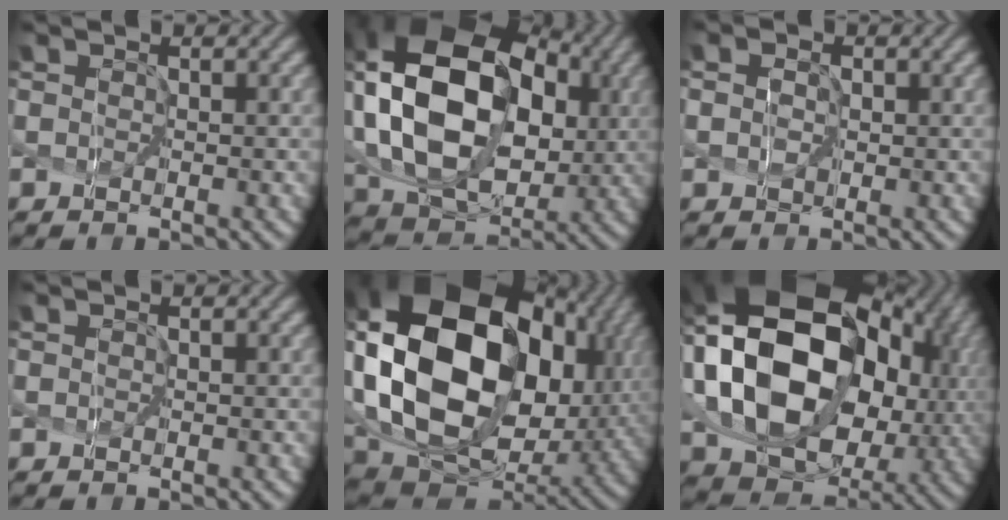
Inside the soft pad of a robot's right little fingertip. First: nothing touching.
{"total": 16.1, "force": [1.6, 11.5, 11.1], "torque": [-0.226, -0.011, 0.052]}
{"total": 1.3, "force": [0.2, 1.1, 0.8], "torque": [-0.018, 0.004, 0.000]}
{"total": 0.0}
{"total": 20.0, "force": [3.5, 14.8, 13.0], "torque": [-0.329, -0.024, 0.103]}
{"total": 18.3, "force": [2.7, 13.6, 12.0], "torque": [-0.273, -0.007, 0.068]}